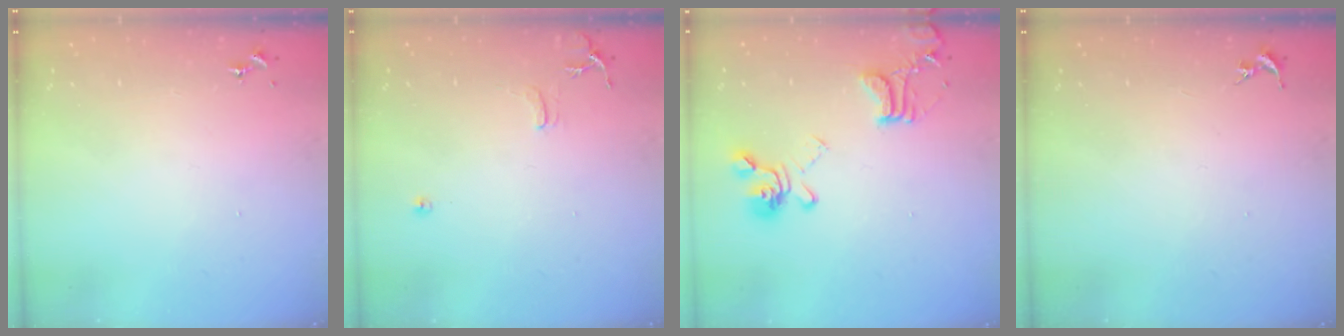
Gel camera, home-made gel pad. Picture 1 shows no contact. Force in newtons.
{"total": 7.2, "press": 7.2, "slide": 0.8}
{"total": 17.3, "press": 17.2, "slide": 1.8}
{"total": 0.0}